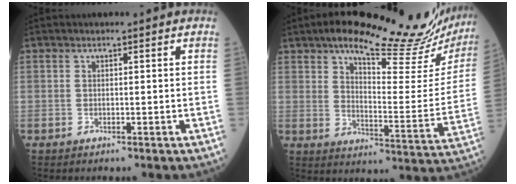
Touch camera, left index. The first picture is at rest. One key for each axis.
{"total": 23.3, "fx": 19.8, "fy": 4.1, "fz": 11.6, "tx": -0.163, "ty": -0.037, "tz": 0.247}